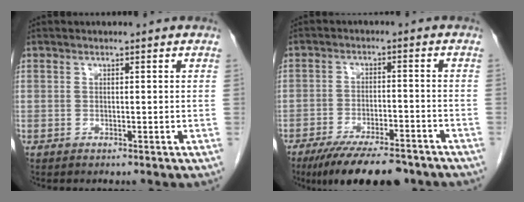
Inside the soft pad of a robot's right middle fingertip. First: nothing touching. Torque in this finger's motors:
{"motor_torque": [1.17, -0.97, 0.15, 0.04]}